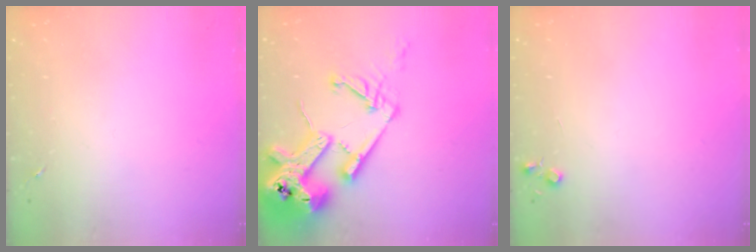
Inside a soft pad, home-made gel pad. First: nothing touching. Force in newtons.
{"total": 21.7, "press": 21.5, "slide": 2.7}
{"total": 4.4, "press": 4.3, "slide": 0.5}